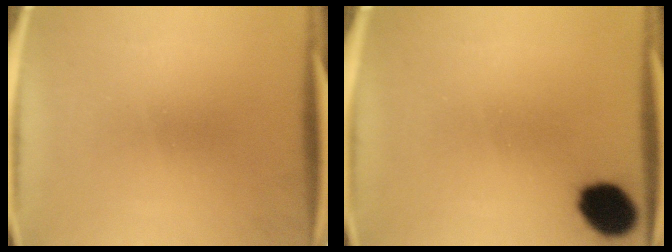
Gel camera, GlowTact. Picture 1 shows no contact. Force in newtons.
{"total": 9.8}